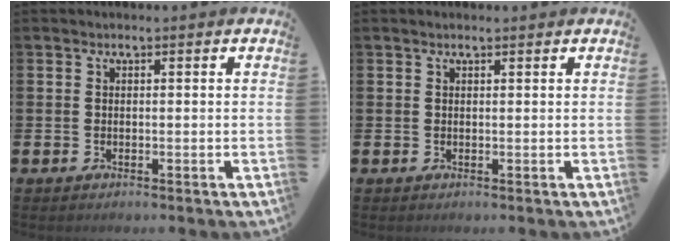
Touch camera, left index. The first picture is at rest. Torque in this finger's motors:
{"motor_torque": [0.89, -1.25, 0.08, 0.03]}